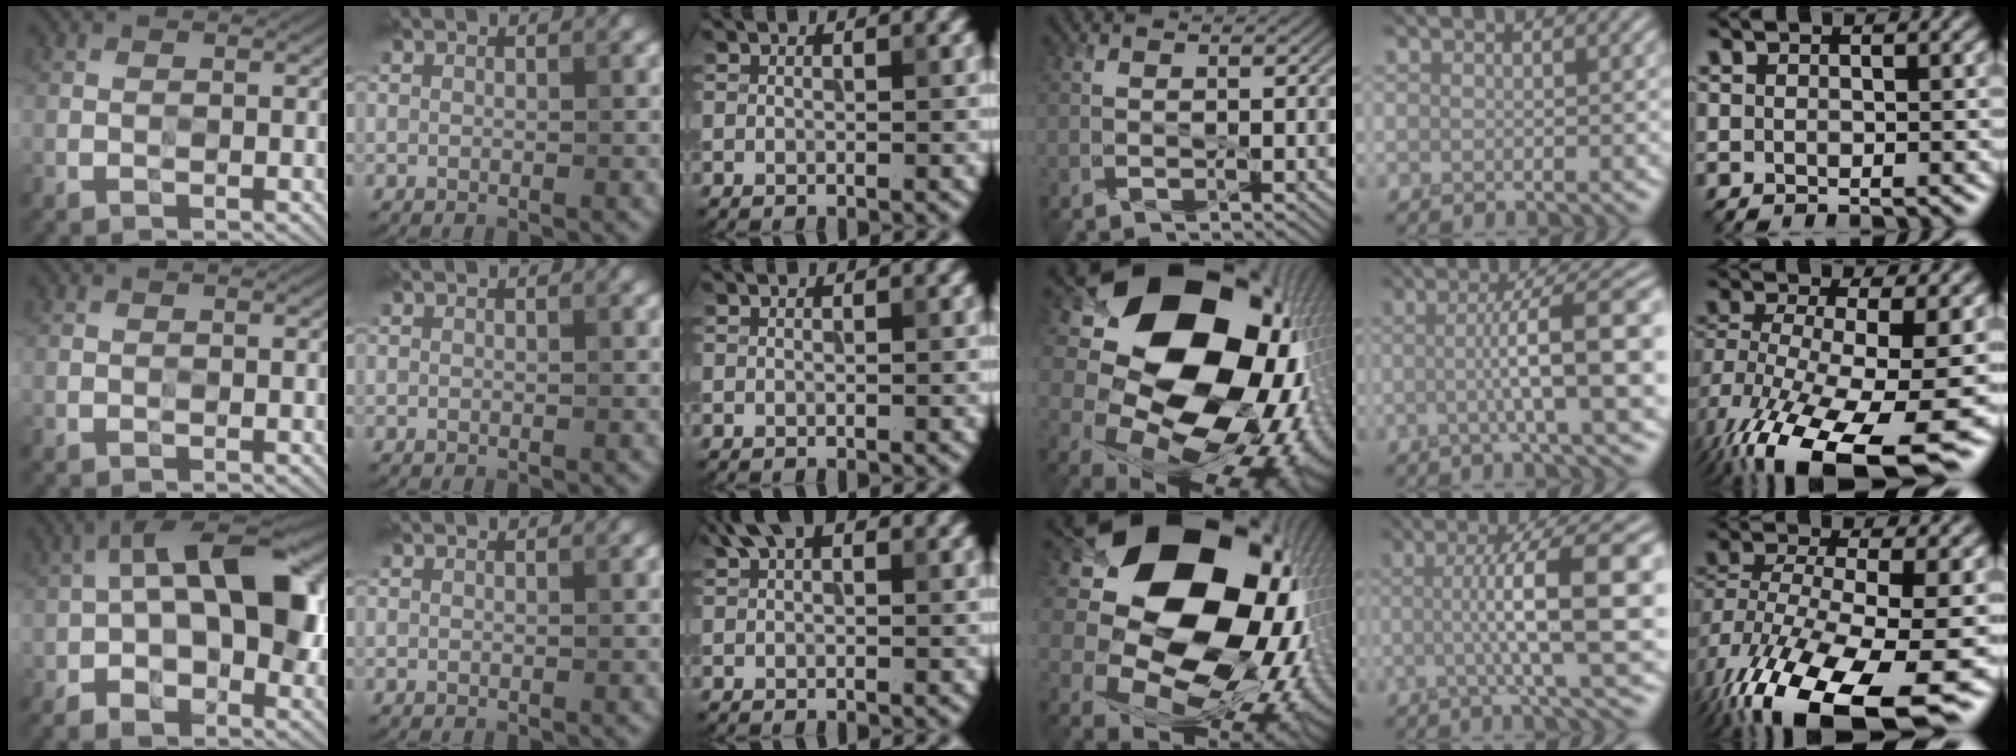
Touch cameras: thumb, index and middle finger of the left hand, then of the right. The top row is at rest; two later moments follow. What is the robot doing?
{"motion": "peel", "object": "tape"}